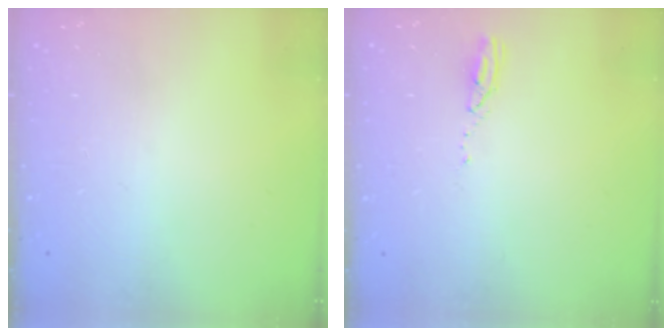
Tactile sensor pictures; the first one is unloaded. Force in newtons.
{"total": 3.4, "press": 3.3, "slide": 0.3}